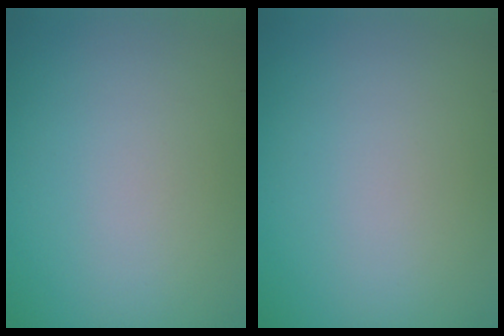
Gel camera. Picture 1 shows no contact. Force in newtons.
{"total": 0.0}